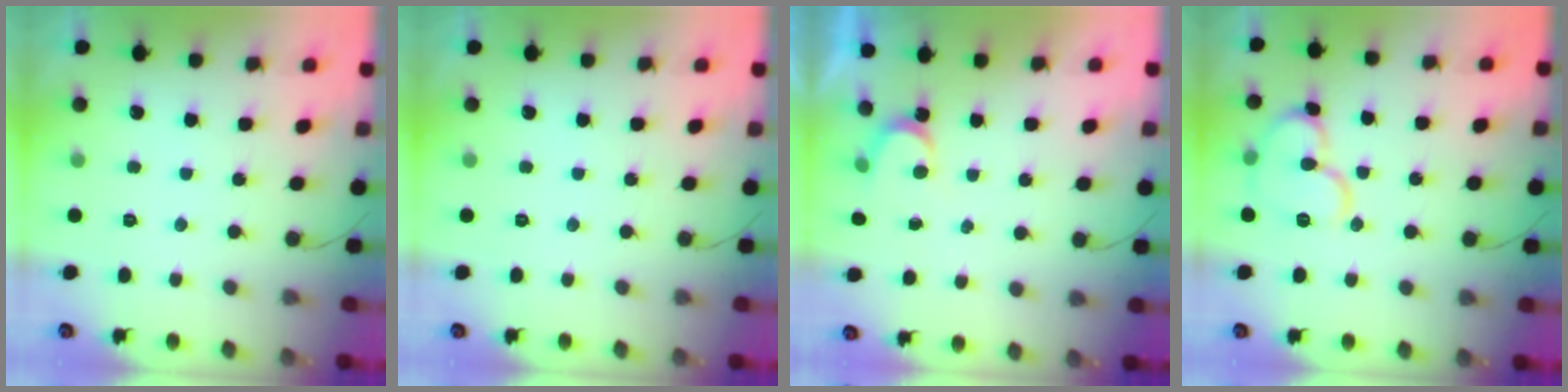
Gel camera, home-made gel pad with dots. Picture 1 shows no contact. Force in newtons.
{"total": 0.0}
{"total": 2.8, "press": 2.8, "slide": 0.2}
{"total": 12.6, "press": 12.5, "slide": 1.1}